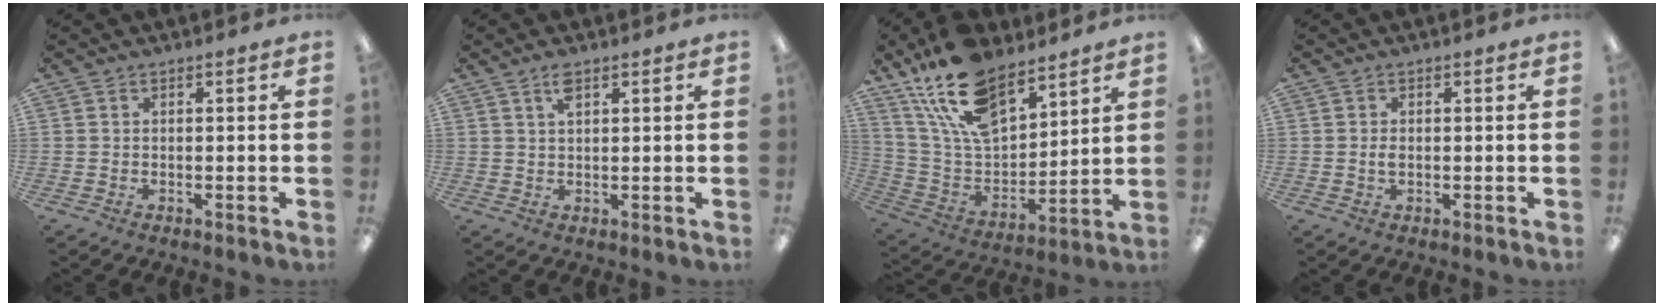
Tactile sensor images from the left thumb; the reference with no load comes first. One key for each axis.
{"total": 3.1, "fx": 2.0, "fy": 1.1, "fz": 2.0, "tx": -0.038, "ty": -0.001, "tz": 0.035}
{"total": 20.1, "fx": 13.7, "fy": 9.8, "fz": 11.0, "tx": -0.223, "ty": -0.065, "tz": 0.250}
{"total": 1.4, "fx": 0.0, "fy": 0.8, "fz": 1.1, "tx": -0.022, "ty": 0.002, "tz": -0.001}